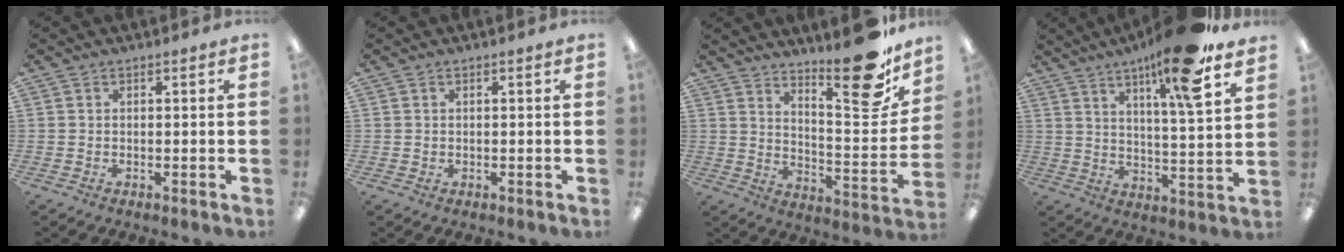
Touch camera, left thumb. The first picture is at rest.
{"total": 0.6, "force": [0.4, 0.5, 0.2], "torque": [-0.005, 0.005, 0.006]}
{"total": 18.0, "force": [13.7, 5.1, 10.4], "torque": [-0.122, -0.113, 0.218]}
{"total": 15.5, "force": [10.7, 1.5, 11.2], "torque": [-0.185, -0.053, 0.161]}